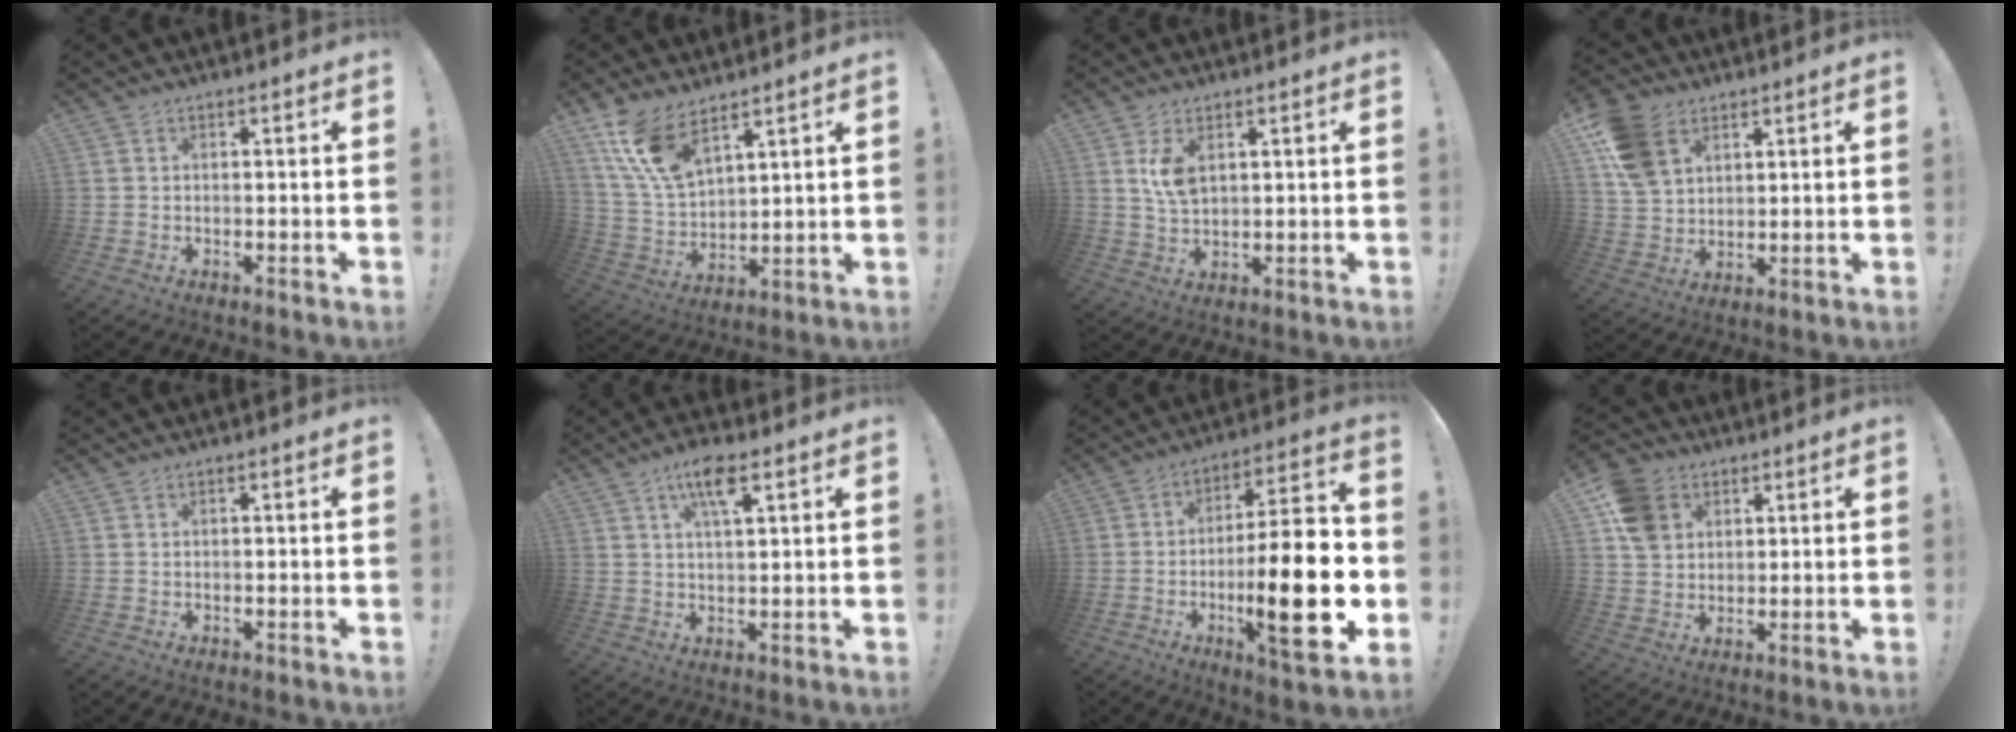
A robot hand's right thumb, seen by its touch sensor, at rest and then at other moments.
{"total": 12.9, "force": [9.1, 5.7, 7.3], "torque": [-0.156, -0.045, 0.174]}
{"total": 6.0, "force": [2.5, 3.3, 4.4], "torque": [-0.082, -0.009, 0.041]}
{"total": 12.5, "force": [6.0, 8.7, 6.7], "torque": [-0.129, -0.014, 0.120]}
{"total": 0.0}
{"total": 7.4, "force": [3.9, 2.3, 5.9], "torque": [-0.103, -0.007, 0.063]}
{"total": 23.1, "force": [-5.6, 6.0, 21.6], "torque": [-0.344, 0.019, -0.086]}
{"total": 10.4, "force": [4.2, 8.4, 4.6], "torque": [-0.080, -0.005, 0.086]}